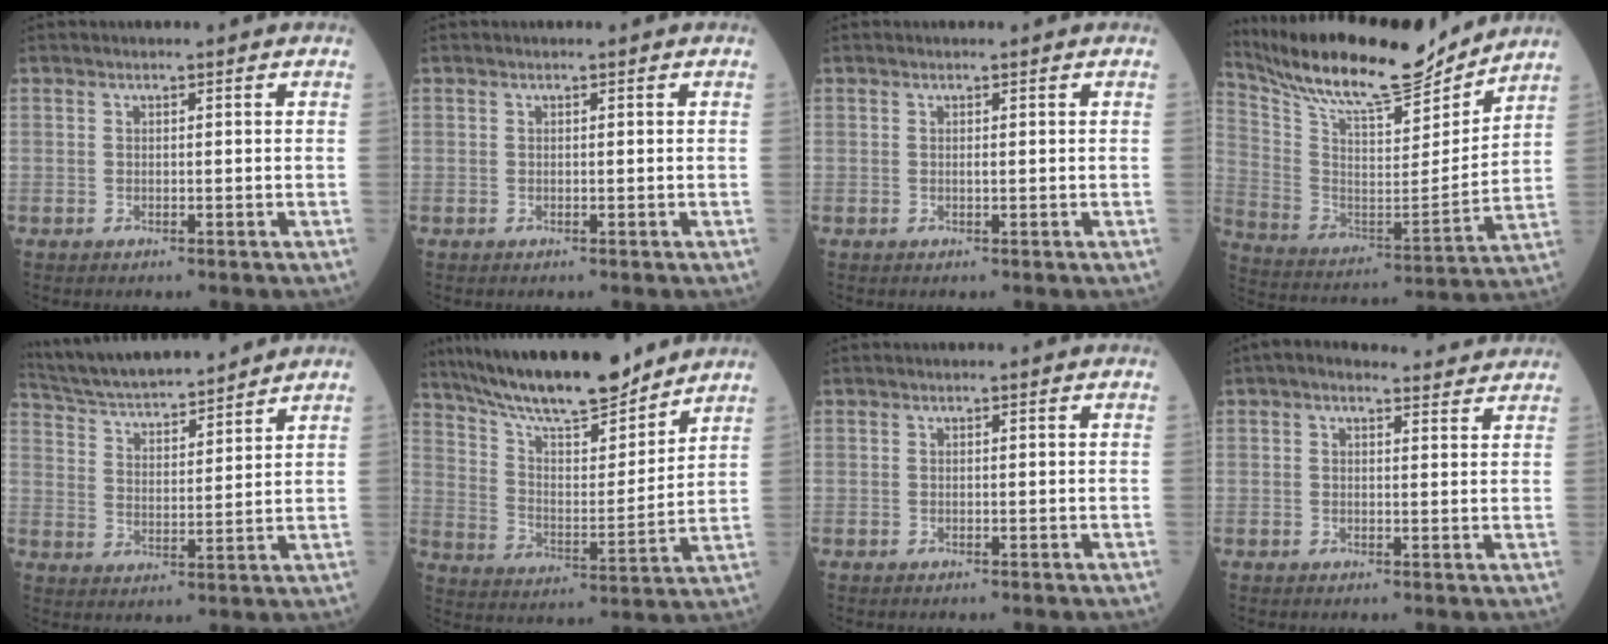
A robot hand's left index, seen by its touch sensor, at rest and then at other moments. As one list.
[{"total": 0.0}, {"total": 0.8, "force": [-0.8, -0.1, 0.0], "torque": [-0.004, -0.007, -0.012]}, {"total": 21.1, "force": [19.1, 2.8, 8.5], "torque": [-0.170, -0.019, 0.315]}, {"total": 15.1, "force": [13.9, 1.8, 5.7], "torque": [-0.108, 0.014, 0.235]}, {"total": 17.5, "force": [15.2, 2.4, 8.3], "torque": [-0.148, -0.003, 0.258]}, {"total": 0.0}, {"total": 4.6, "force": [4.0, 1.5, 1.7], "torque": [-0.026, 0.019, 0.045]}]